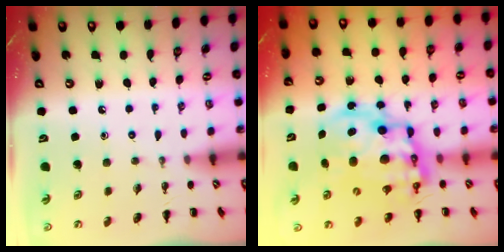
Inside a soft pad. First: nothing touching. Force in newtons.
{"total": 15.2, "press": 14.7, "slide": 3.9}